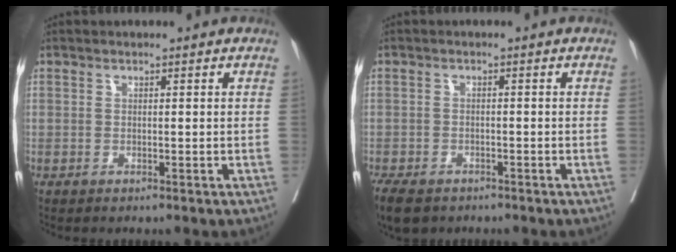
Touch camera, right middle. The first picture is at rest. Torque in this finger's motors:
{"motor_torque": [0.56, -0.52, 0.24, 0.06]}